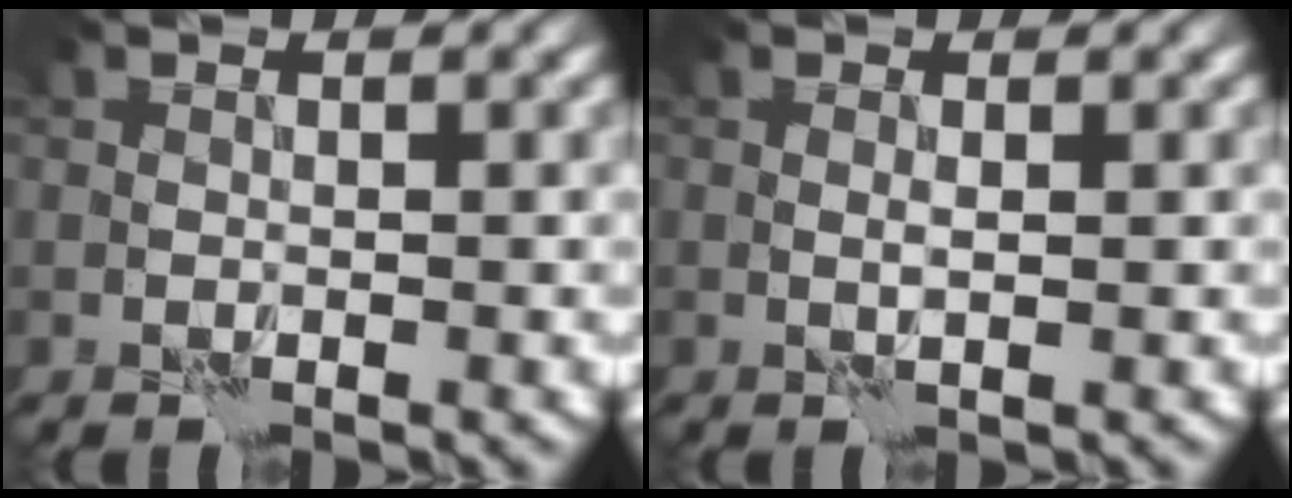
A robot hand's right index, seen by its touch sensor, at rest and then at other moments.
{"total": 0.7, "force": [0.4, -0.2, 0.5], "torque": [-0.010, -0.004, 0.008]}